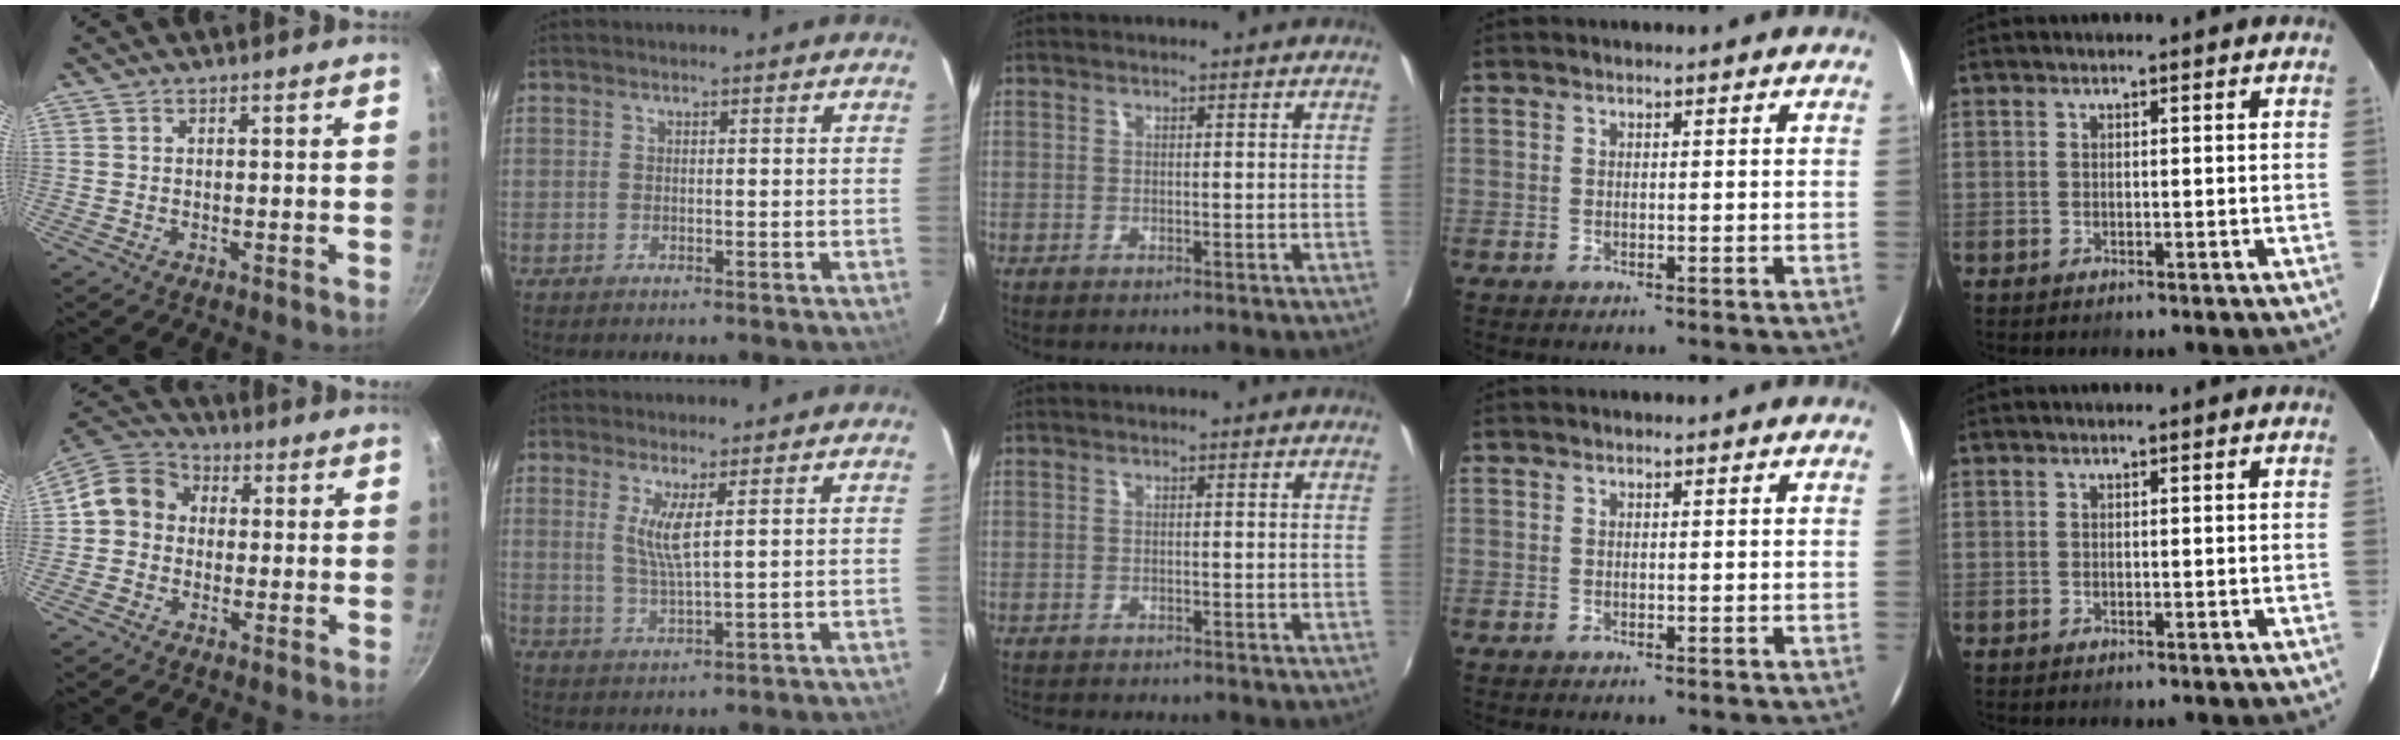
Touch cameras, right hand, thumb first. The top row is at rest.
{"thumb": {"total": 9.3, "force": [0.3, 8.2, 4.3], "torque": [-0.044, 0.027, -0.020]}, "index": {"total": 4.8, "force": [1.7, 0.1, 4.5], "torque": [-0.089, -0.011, 0.032]}, "middle": {"total": 2.7, "force": [-2.5, 0.6, 0.7], "torque": [-0.024, -0.014, -0.042]}}